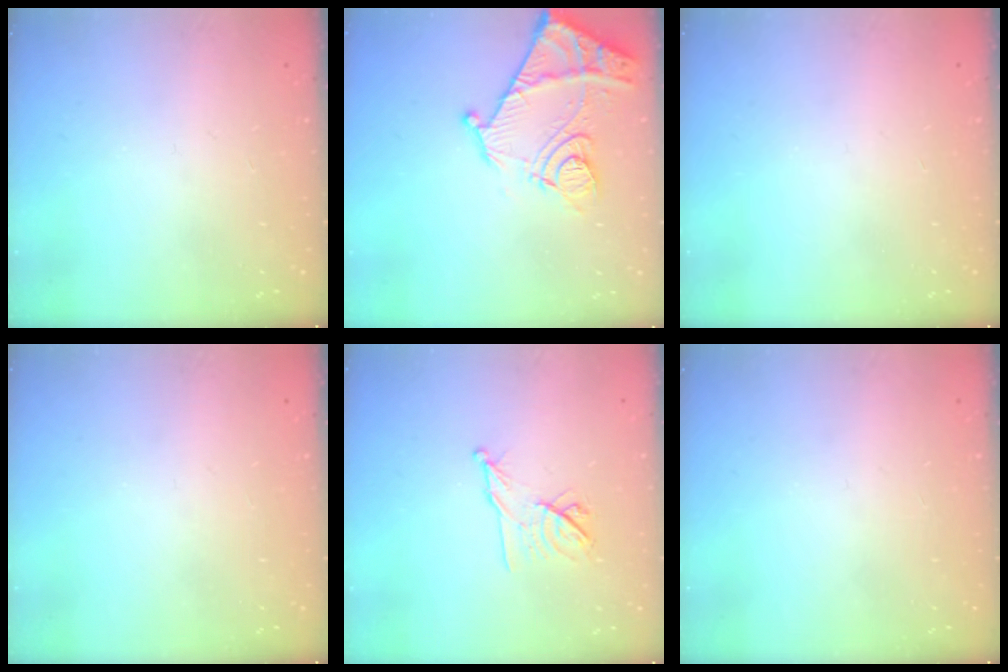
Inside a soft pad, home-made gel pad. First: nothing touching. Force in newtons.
{"total": 14.3, "press": 14.3, "slide": 1.4}
{"total": 0.0}
{"total": 0.0}
{"total": 10.0, "press": 9.9, "slide": 0.9}
{"total": 0.0}